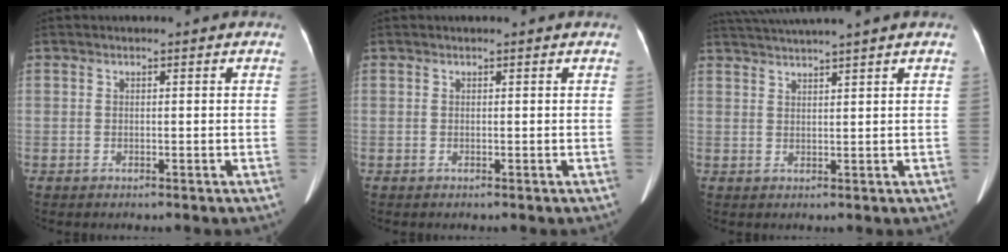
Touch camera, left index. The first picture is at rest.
{"total": 0.0}
{"total": 6.5, "force": [5.7, -1.8, 2.4], "torque": [-0.040, 0.021, 0.092]}